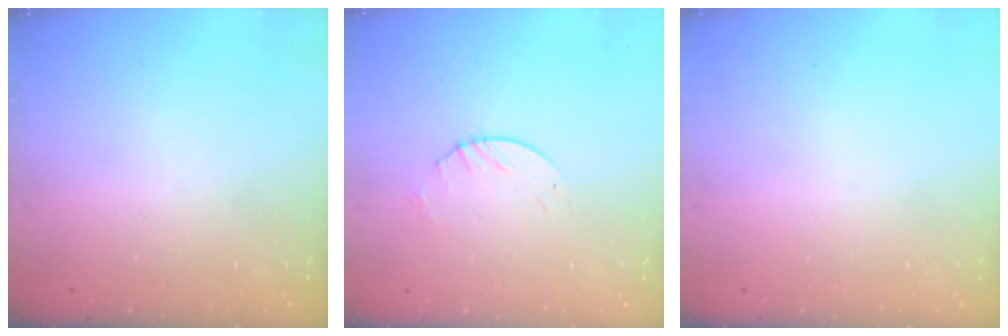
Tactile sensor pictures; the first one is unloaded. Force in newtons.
{"total": 2.6, "press": 2.6, "slide": 0.3}
{"total": 0.0}